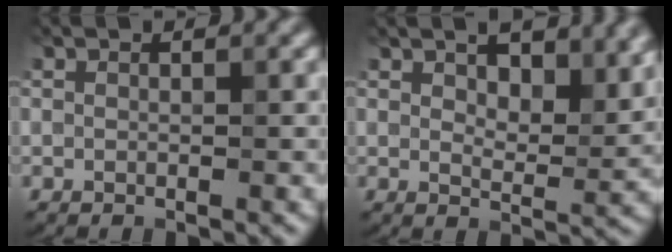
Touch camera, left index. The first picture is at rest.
{"total": 6.1, "force": [3.5, 2.6, 4.3], "torque": [-0.058, -0.001, 0.059]}